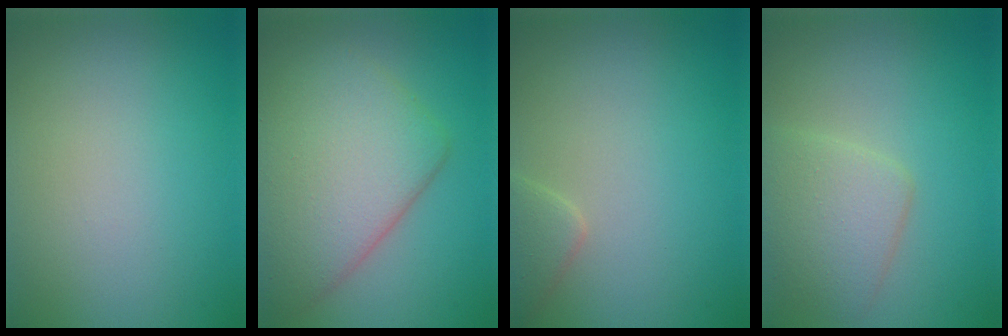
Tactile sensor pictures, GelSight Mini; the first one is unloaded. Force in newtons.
{"total": 8.4, "press": 8.4, "slide": 0.4}
{"total": 1.8, "press": 1.8, "slide": 0.1}
{"total": 3.6, "press": 3.6, "slide": 0.1}